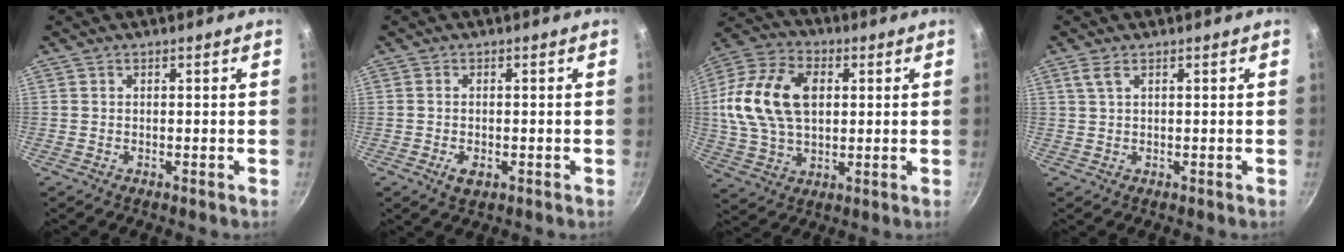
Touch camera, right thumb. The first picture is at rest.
{"total": 2.8, "force": [-1.0, 1.7, 2.1], "torque": [-0.041, -0.005, -0.014]}
{"total": 18.1, "force": [2.8, 11.9, 13.3], "torque": [-0.238, 0.012, 0.044]}
{"total": 1.9, "force": [0.9, 0.6, 1.5], "torque": [-0.032, 0.002, 0.022]}